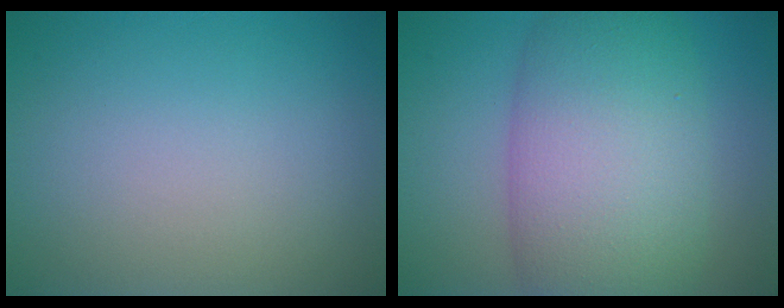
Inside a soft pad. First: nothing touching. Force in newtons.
{"total": 11.1, "press": 11.1, "slide": 0.3}